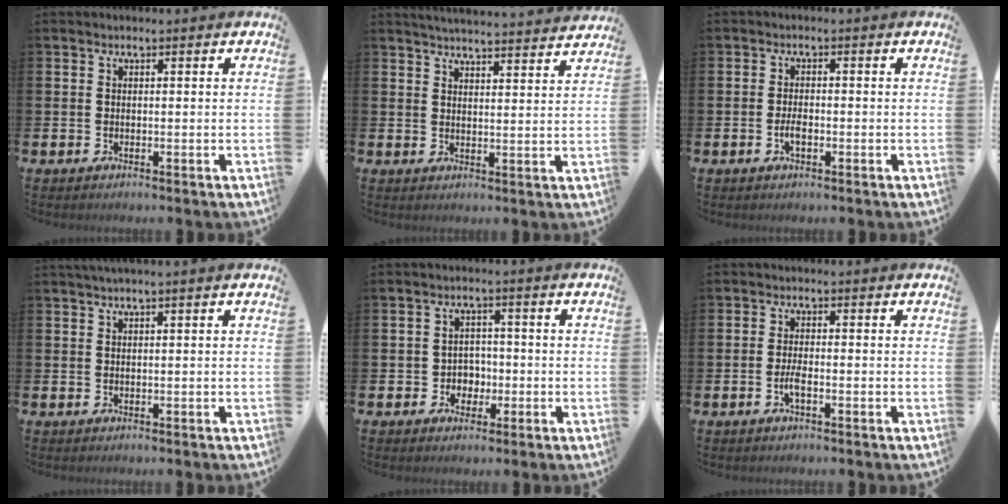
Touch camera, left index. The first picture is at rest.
{"total": 4.6, "force": [4.6, -0.4, 0.3], "torque": [-0.011, -0.036, 0.080]}
{"total": 2.0, "force": [-0.7, 0.9, 1.7], "torque": [-0.038, 0.004, -0.012]}
{"total": 1.2, "force": [0.9, -0.3, 0.8], "torque": [-0.017, 0.002, 0.016]}
{"total": 2.8, "force": [-0.8, 2.6, 0.8], "torque": [-0.016, 0.001, -0.024]}
{"total": 2.0, "force": [-0.8, 0.4, 1.7], "torque": [-0.038, 0.004, -0.013]}